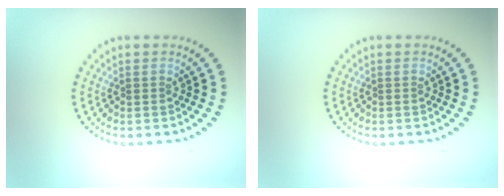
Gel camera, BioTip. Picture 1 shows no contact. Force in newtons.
{"total": 0.0}